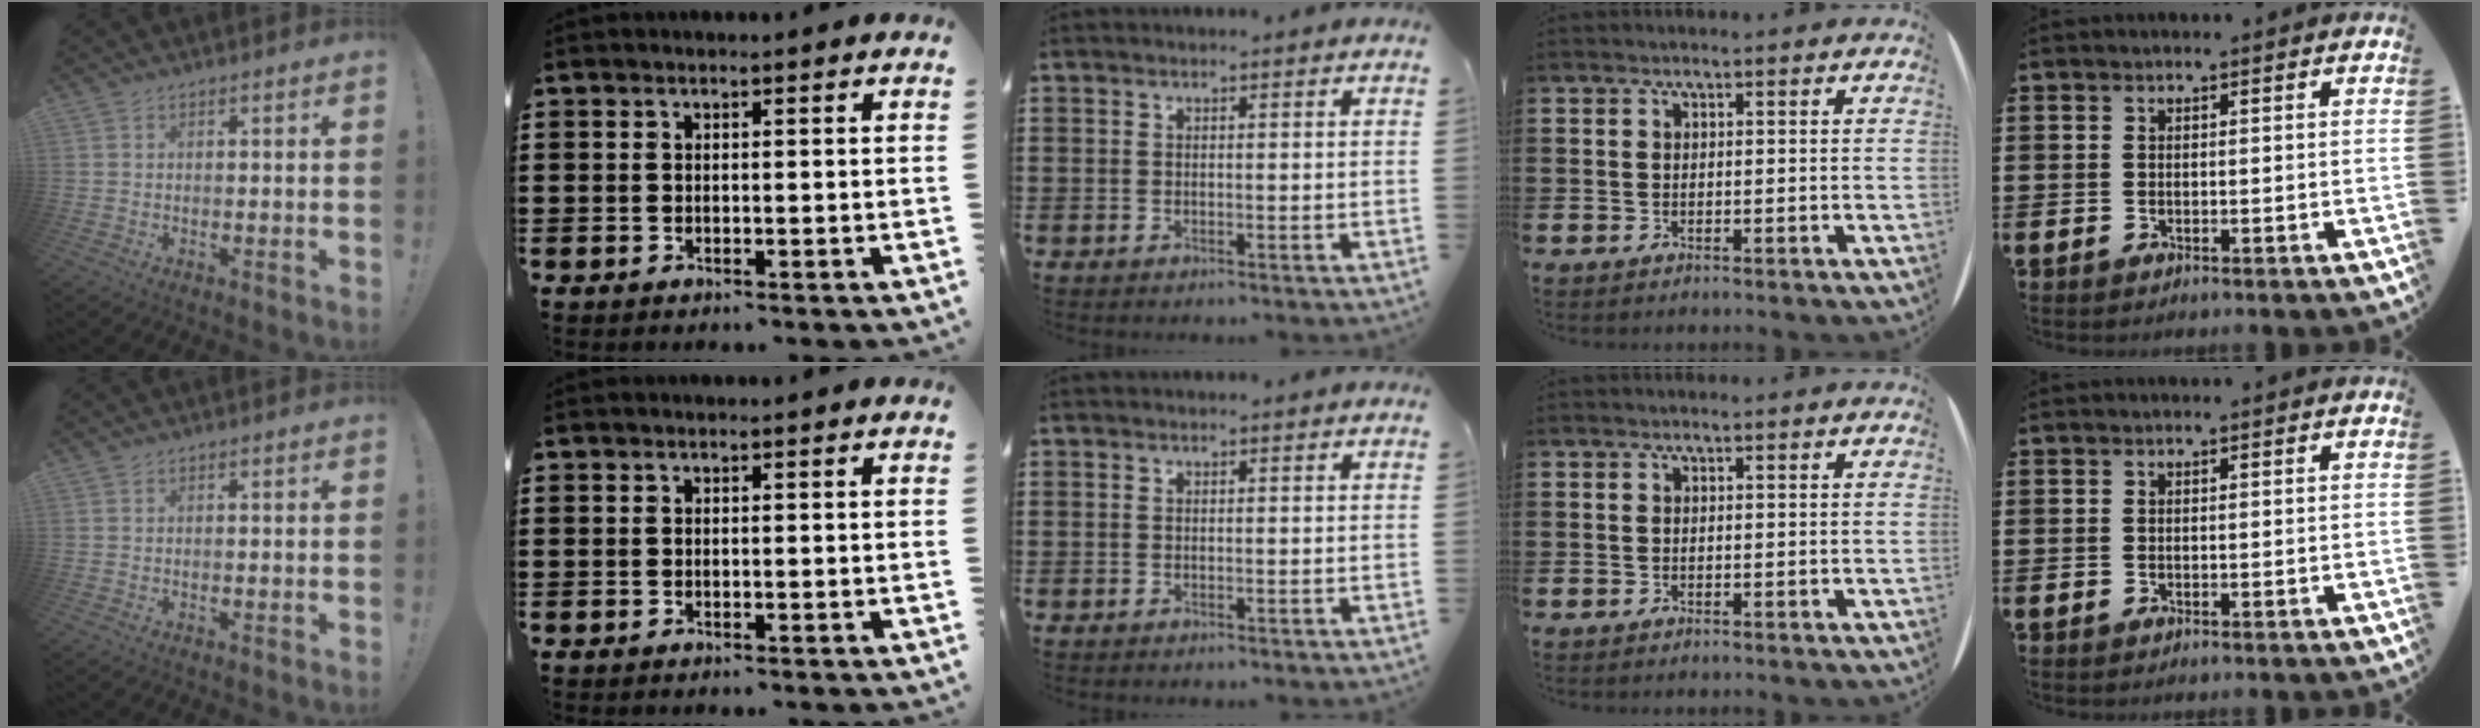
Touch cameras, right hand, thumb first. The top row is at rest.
{}